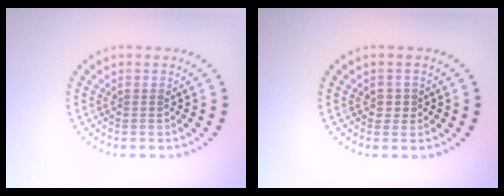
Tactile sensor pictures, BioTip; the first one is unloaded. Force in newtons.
{"total": 1.1, "press": 1.0, "slide": 0.5}